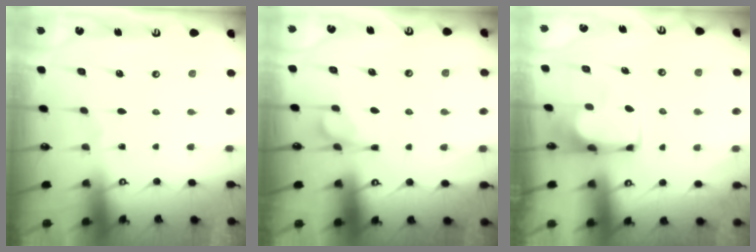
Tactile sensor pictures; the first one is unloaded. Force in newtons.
{"total": 2.9, "press": 2.7, "slide": 1.1}
{"total": 0.0}